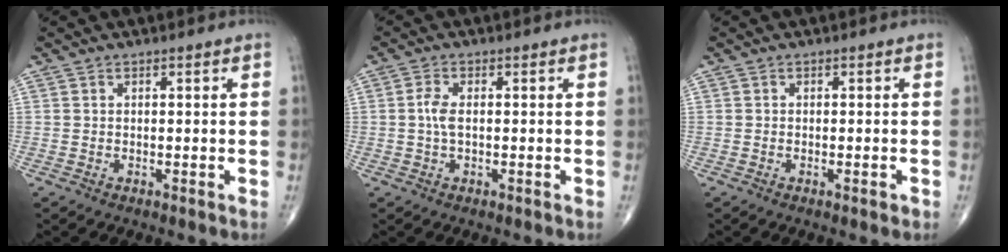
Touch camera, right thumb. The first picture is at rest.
{"total": 2.8, "force": [-0.1, 1.2, 2.6], "torque": [-0.064, 0.001, -0.005]}
{"total": 1.2, "force": [-0.5, 0.4, 1.0], "torque": [-0.016, -0.002, -0.007]}